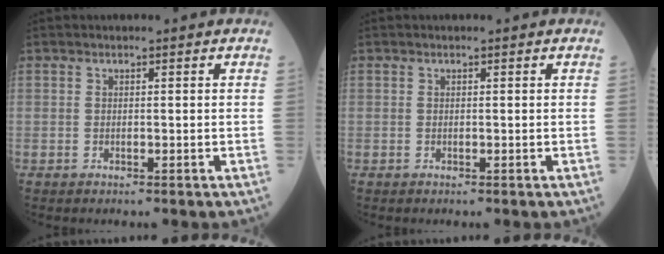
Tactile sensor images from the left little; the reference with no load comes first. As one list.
[{"total": 0.0}]